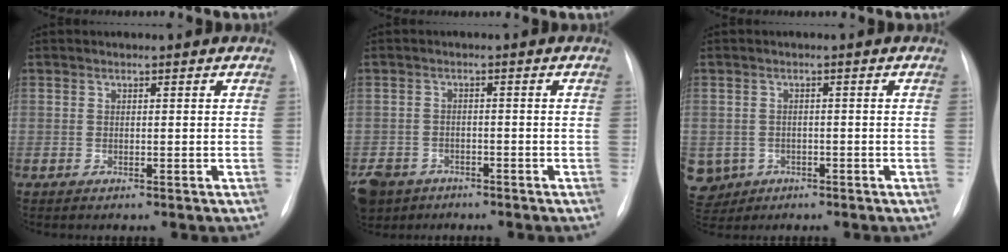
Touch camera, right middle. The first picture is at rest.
{"total": 10.0, "force": [-6.8, 6.9, 2.8], "torque": [-0.090, -0.008, -0.109]}
{"total": 6.6, "force": [-2.5, 6.0, 0.9], "torque": [-0.029, 0.009, -0.034]}